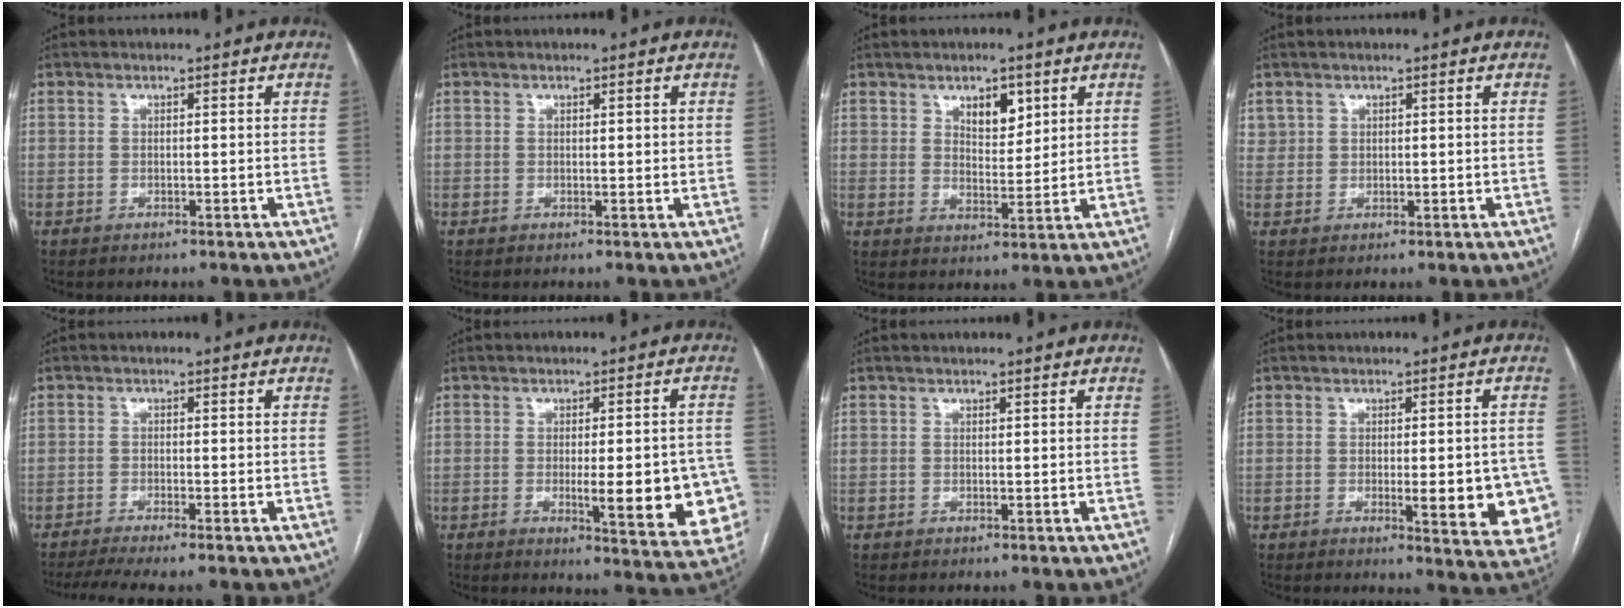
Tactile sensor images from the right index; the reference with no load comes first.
{"total": 0.8, "force": [0.3, 0.3, 0.6], "torque": [-0.007, -0.001, 0.004]}
{"total": 5.0, "force": [2.8, 2.4, 3.5], "torque": [-0.053, -0.002, 0.047]}
{"total": 2.1, "force": [1.2, 1.7, 0.2], "torque": [0.008, 0.005, 0.021]}
{"total": 5.8, "force": [-4.8, -0.4, 3.3], "torque": [-0.050, -0.011, -0.077]}
{"total": 13.5, "force": [-3.0, 2.9, 12.8], "torque": [-0.103, 0.001, -0.027]}
{"total": 0.0}
{"total": 10.8, "force": [-2.4, 2.6, 10.2], "torque": [-0.083, -0.007, -0.024]}